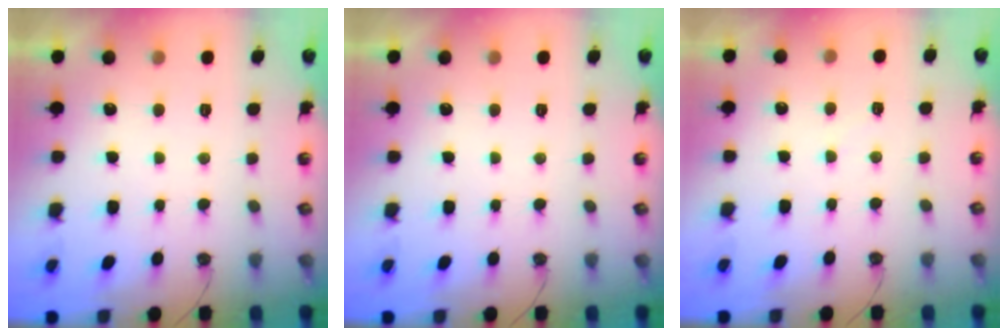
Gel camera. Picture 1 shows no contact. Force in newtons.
{"total": 0.0}
{"total": 2.3, "press": 2.2, "slide": 0.4}